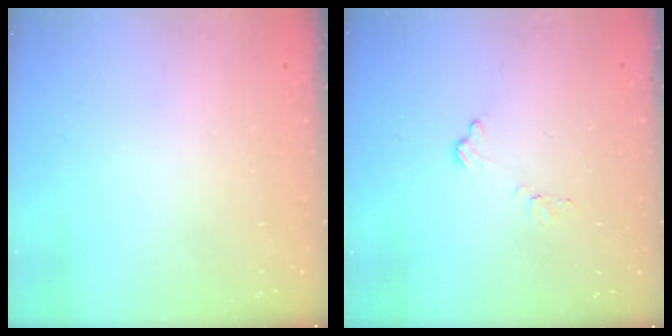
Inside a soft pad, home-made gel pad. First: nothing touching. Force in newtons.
{"total": 6.9, "press": 6.9, "slide": 0.6}